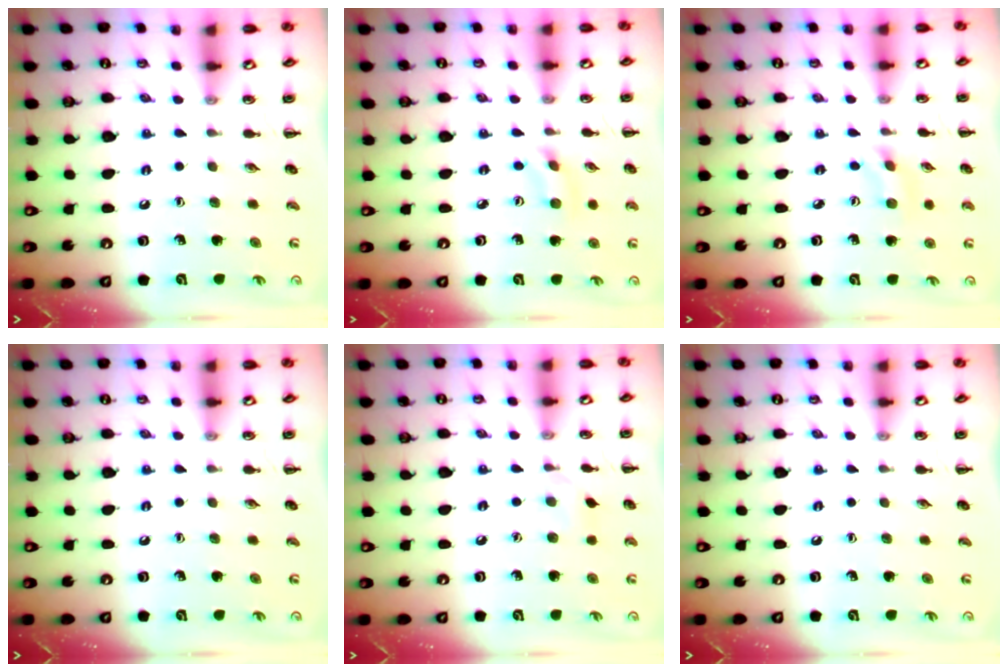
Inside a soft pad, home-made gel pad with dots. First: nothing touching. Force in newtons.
{"total": 2.8, "press": 2.6, "slide": 1.0}
{"total": 1.9, "press": 1.7, "slide": 0.8}
{"total": 0.0}
{"total": 4.2, "press": 3.9, "slide": 1.5}
{"total": 0.0}